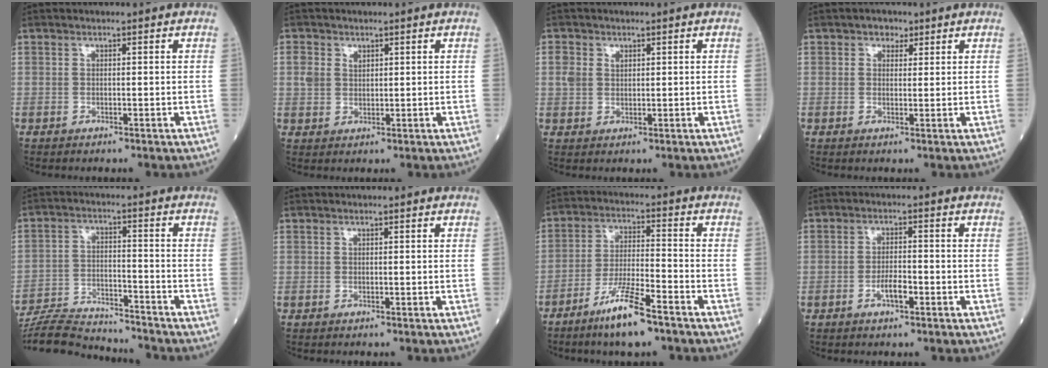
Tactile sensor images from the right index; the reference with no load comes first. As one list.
[{"total": 3.1, "force": [1.2, 2.4, 1.6], "torque": [-0.036, 0.009, 0.027]}, {"total": 2.9, "force": [0.9, 2.2, 1.6], "torque": [-0.039, 0.012, 0.022]}, {"total": 2.0, "force": [1.2, 1.5, 0.7], "torque": [-0.007, 0.003, 0.013]}, {"total": 13.5, "force": [-13.1, 1.0, 3.1], "torque": [-0.056, 0.003, -0.217]}, {"total": 0.0}, {"total": 9.4, "force": [-6.4, 0.8, 6.8], "torque": [-0.131, -0.017, -0.120]}, {"total": 3.1, "force": [-1.5, 0.9, 2.6], "torque": [-0.047, 0.003, -0.026]}]